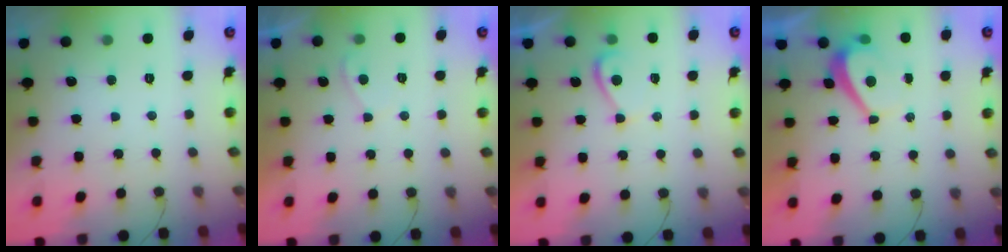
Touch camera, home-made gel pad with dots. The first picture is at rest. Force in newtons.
{"total": 1.2, "press": 1.0, "slide": 0.6}
{"total": 2.3, "press": 2.3, "slide": 0.5}
{"total": 2.7, "press": 2.6, "slide": 0.7}